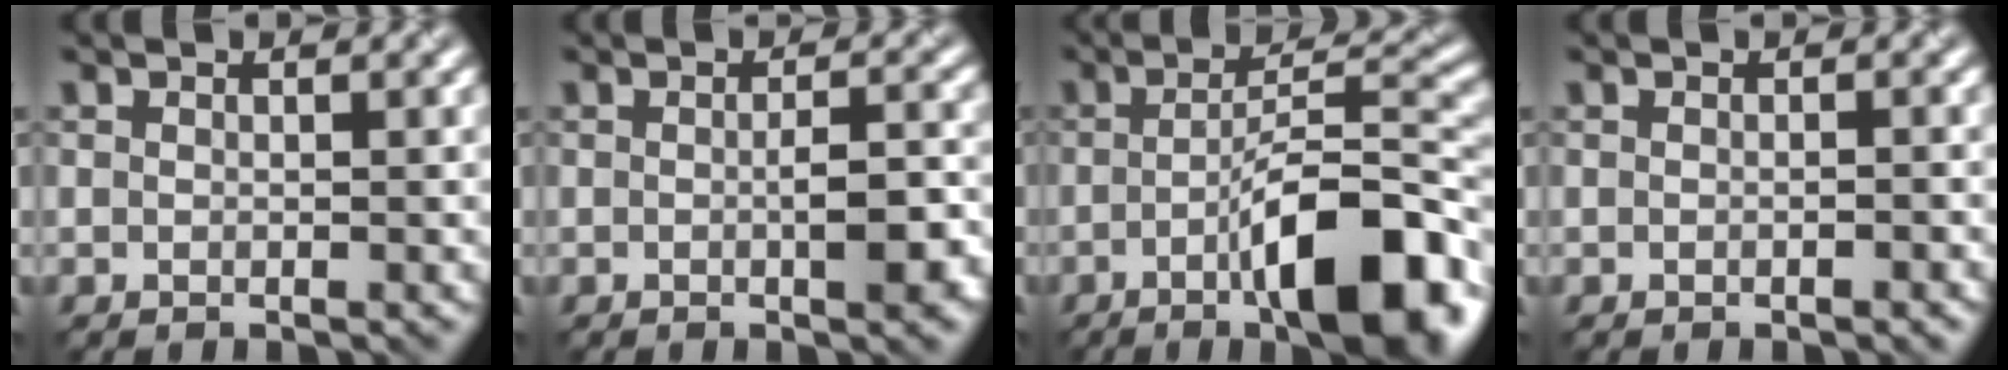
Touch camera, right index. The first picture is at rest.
{"total": 3.4, "force": [-0.6, 0.9, 3.2], "torque": [-0.051, -0.002, -0.007]}
{"total": 11.2, "force": [-4.3, 2.9, 9.9], "torque": [-0.141, 0.010, -0.070]}
{"total": 0.8, "force": [-0.4, 0.1, 0.7], "torque": [-0.009, 0.002, -0.005]}